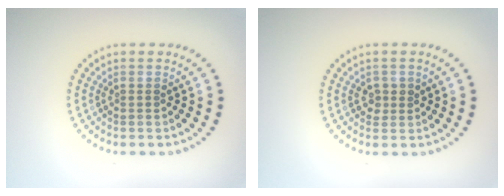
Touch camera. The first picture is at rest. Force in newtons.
{"total": 1.3, "press": 1.2, "slide": 0.3}